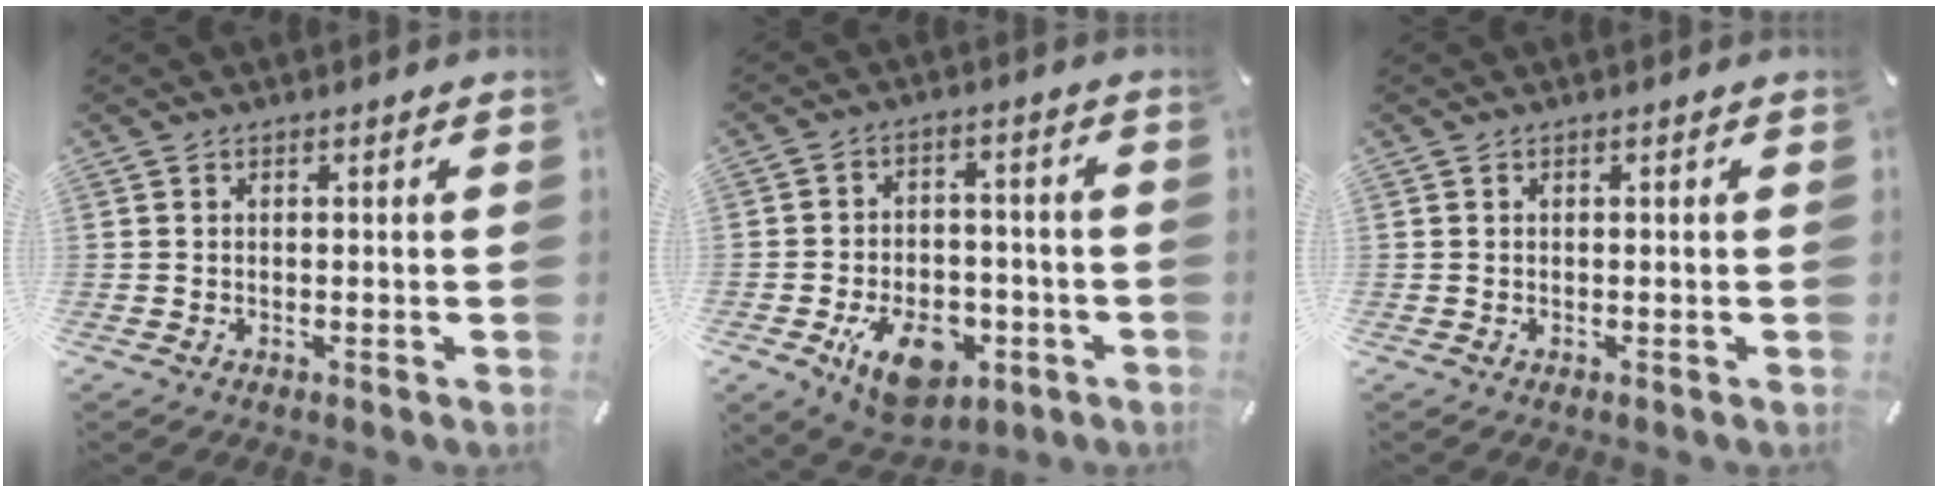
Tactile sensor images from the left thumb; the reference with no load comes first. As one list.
[{"total": 13.0, "force": [-5.3, 8.4, 8.4], "torque": [-0.134, 0.022, -0.090]}, {"total": 0.0}]